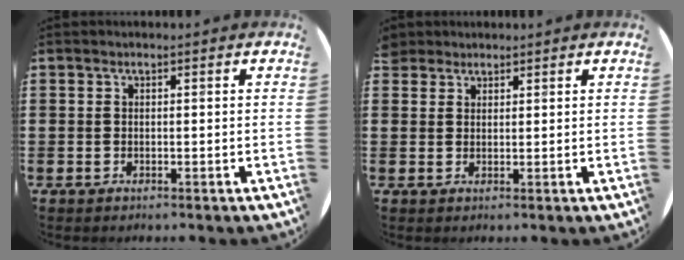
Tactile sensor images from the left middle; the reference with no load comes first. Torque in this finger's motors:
{"motor_torque": [0.44, -0.76, 0.02, 0.01]}